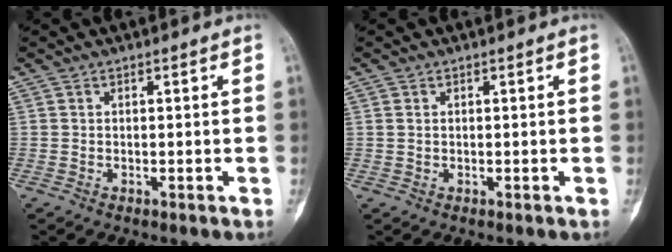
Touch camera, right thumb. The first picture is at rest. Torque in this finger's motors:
{"motor_torque": [0.27, -0.26, 0.36, 0.03, -0.06]}